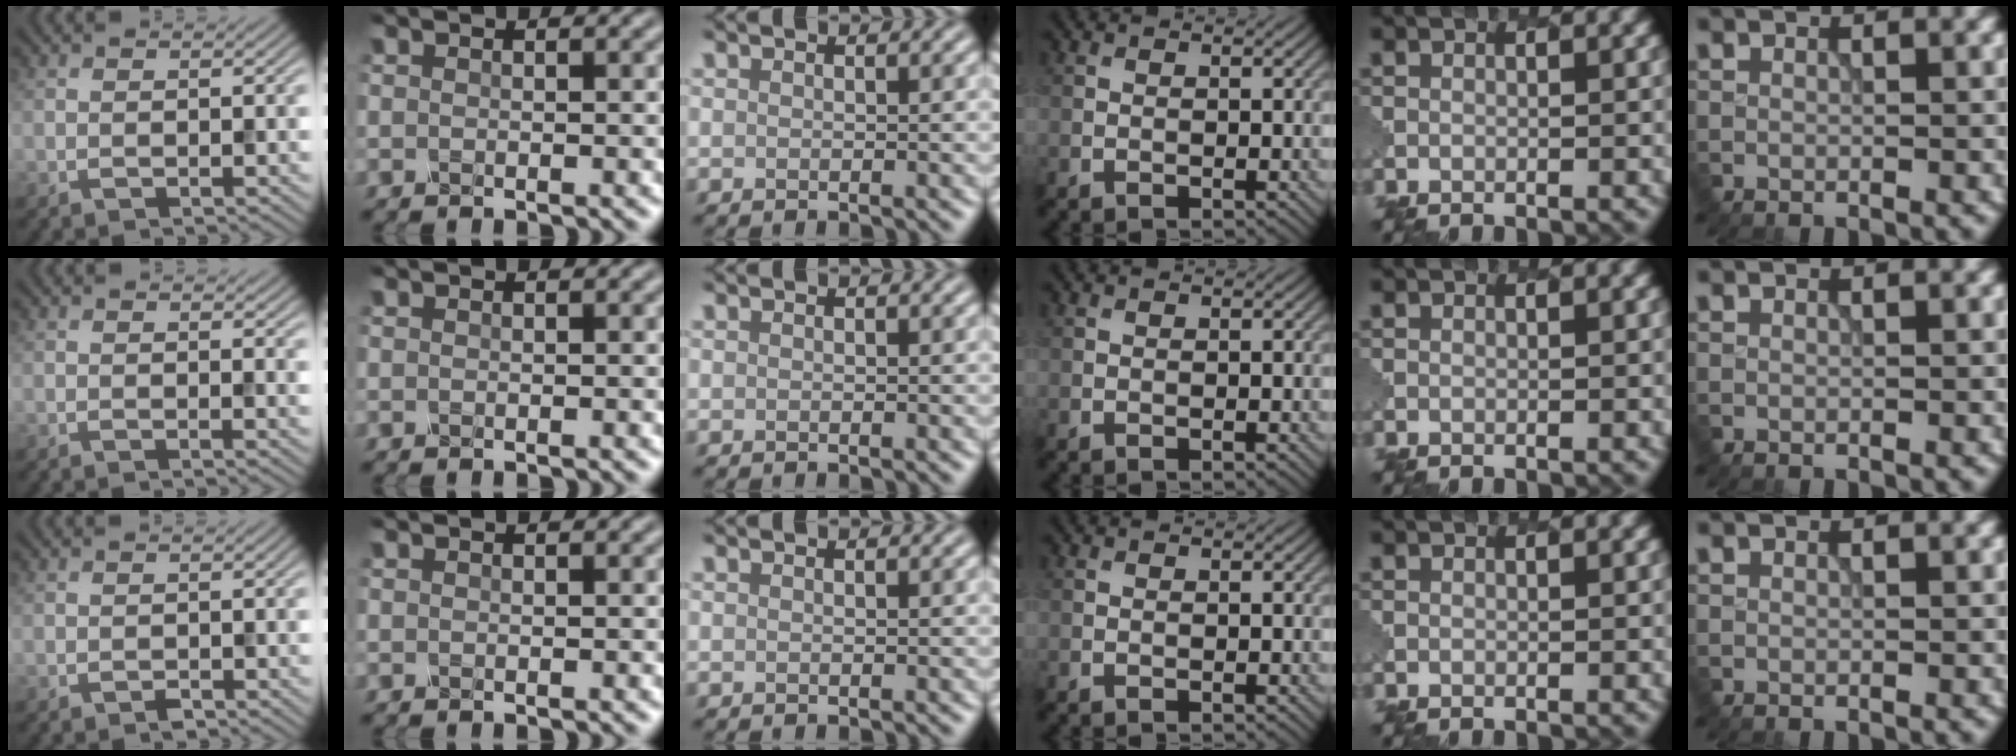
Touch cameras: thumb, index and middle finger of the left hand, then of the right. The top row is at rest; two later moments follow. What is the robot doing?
{"motion": "dispense", "object": "spray bottle"}